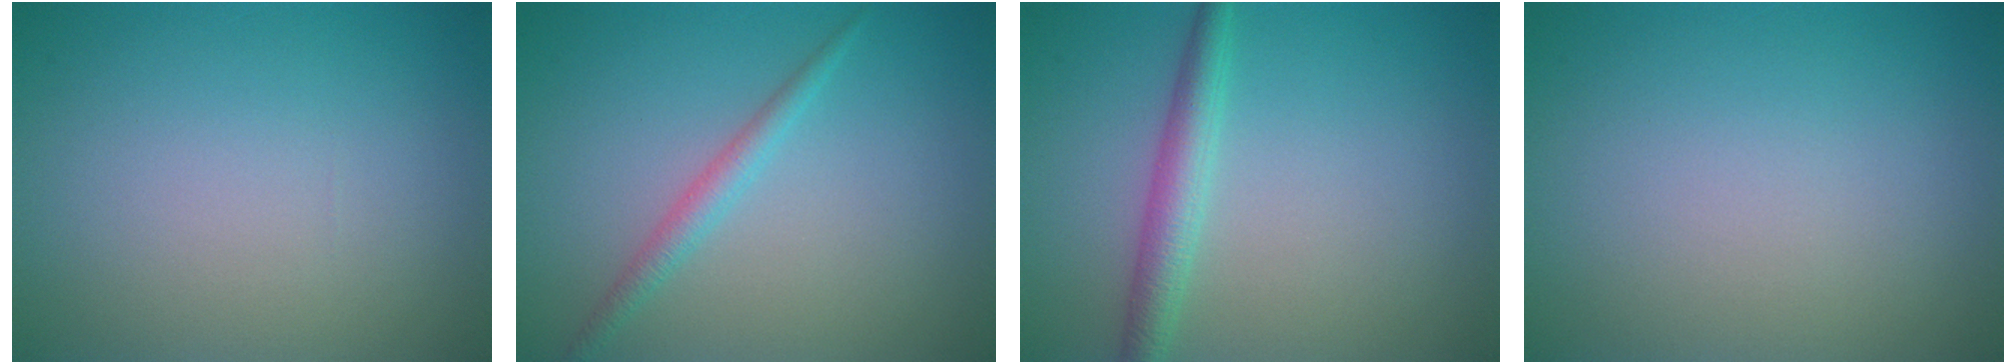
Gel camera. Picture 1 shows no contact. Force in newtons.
{"total": 1.7, "press": 1.7, "slide": 0.1}
{"total": 2.8, "press": 2.8, "slide": 0.1}
{"total": 0.0}